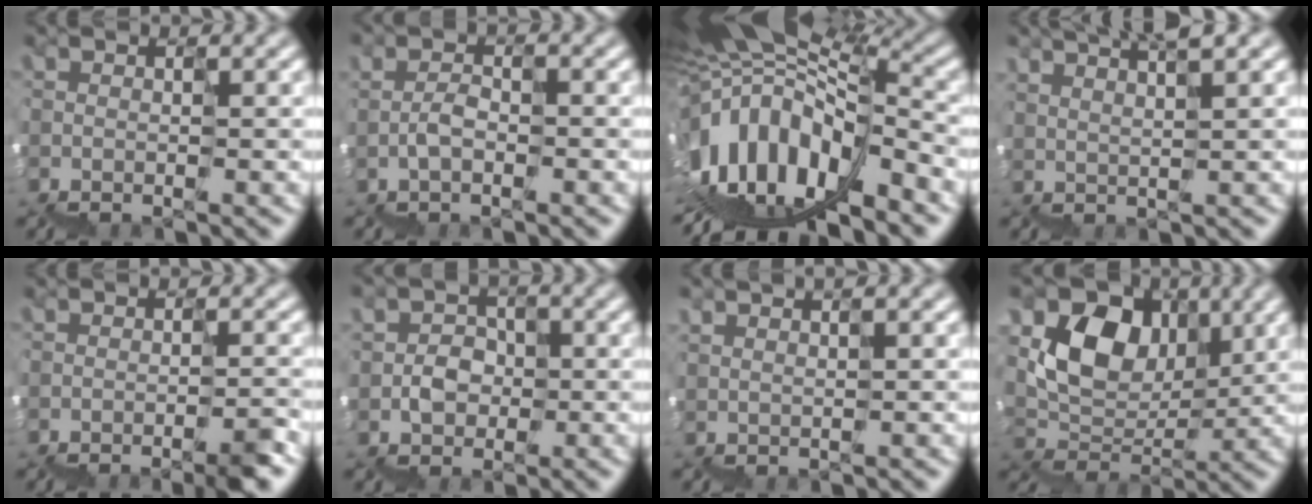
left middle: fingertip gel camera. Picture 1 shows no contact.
{"total": 0.5, "force": [0.3, 0.2, -0.4], "torque": [0.010, 0.011, 0.003]}
{"total": 12.4, "force": [-1.8, 6.3, 10.5], "torque": [-0.201, 0.021, -0.020]}
{"total": 4.3, "force": [3.2, 0.9, 2.7], "torque": [0.007, 0.023, 0.052]}
{"total": 4.6, "force": [-3.0, 1.4, 3.2], "torque": [-0.041, -0.013, -0.043]}
{"total": 2.1, "force": [0.2, 2.1, 0.1], "torque": [0.008, 0.014, 0.003]}
{"total": 1.1, "force": [1.1, 0.0, 0.2], "torque": [0.013, -0.004, 0.024]}
{"total": 6.1, "force": [3.8, 4.4, 1.8], "torque": [-0.028, 0.010, 0.074]}